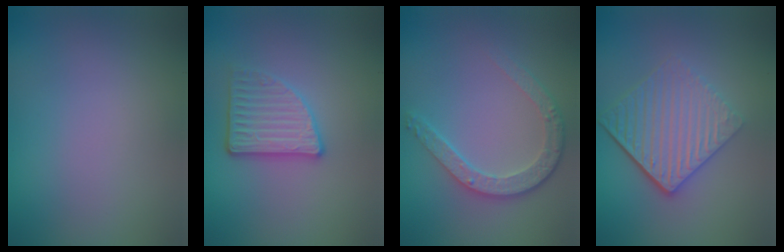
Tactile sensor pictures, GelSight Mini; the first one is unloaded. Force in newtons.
{"total": 3.3, "press": 3.0, "slide": 1.4}
{"total": 3.8, "press": 3.0, "slide": 2.3}
{"total": 5.6, "press": 3.9, "slide": 4.1}